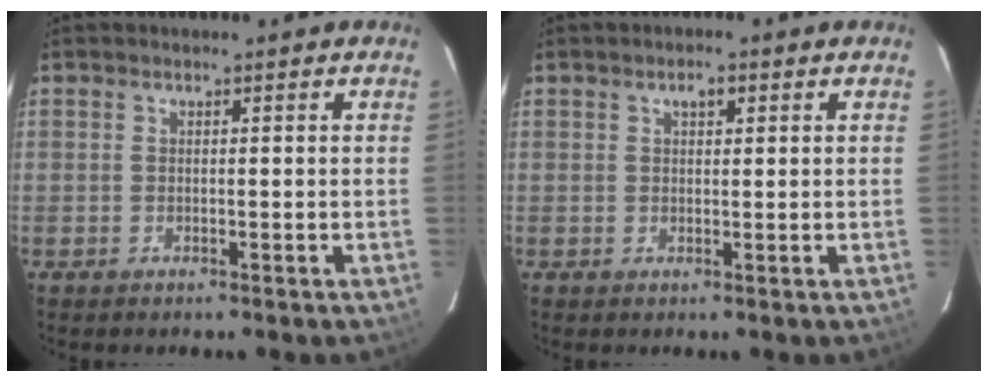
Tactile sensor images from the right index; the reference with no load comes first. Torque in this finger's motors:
{"motor_torque": [0.11, 0.12, 0.08, 0.03]}